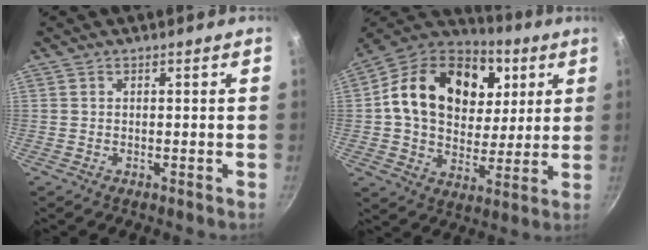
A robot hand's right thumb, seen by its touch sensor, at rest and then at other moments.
{"total": 24.8, "force": [7.2, 17.9, 15.6], "torque": [-0.250, 0.000, 0.112]}